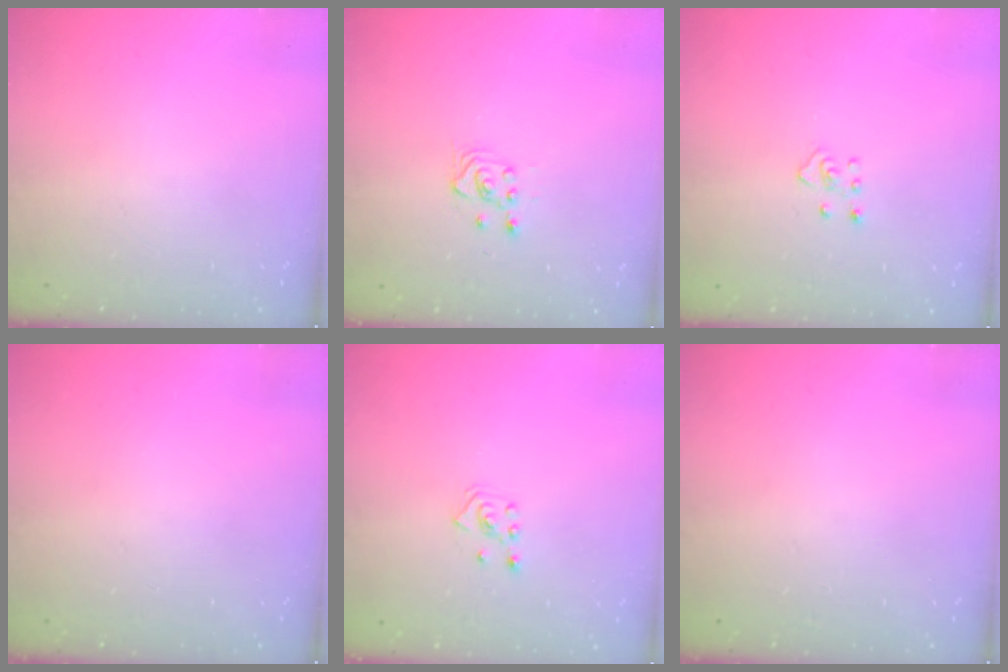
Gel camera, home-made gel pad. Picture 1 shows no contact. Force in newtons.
{"total": 3.0, "press": 2.8, "slide": 1.0}
{"total": 3.5, "press": 3.4, "slide": 0.6}
{"total": 0.0}
{"total": 2.8, "press": 2.7, "slide": 0.7}
{"total": 0.0}